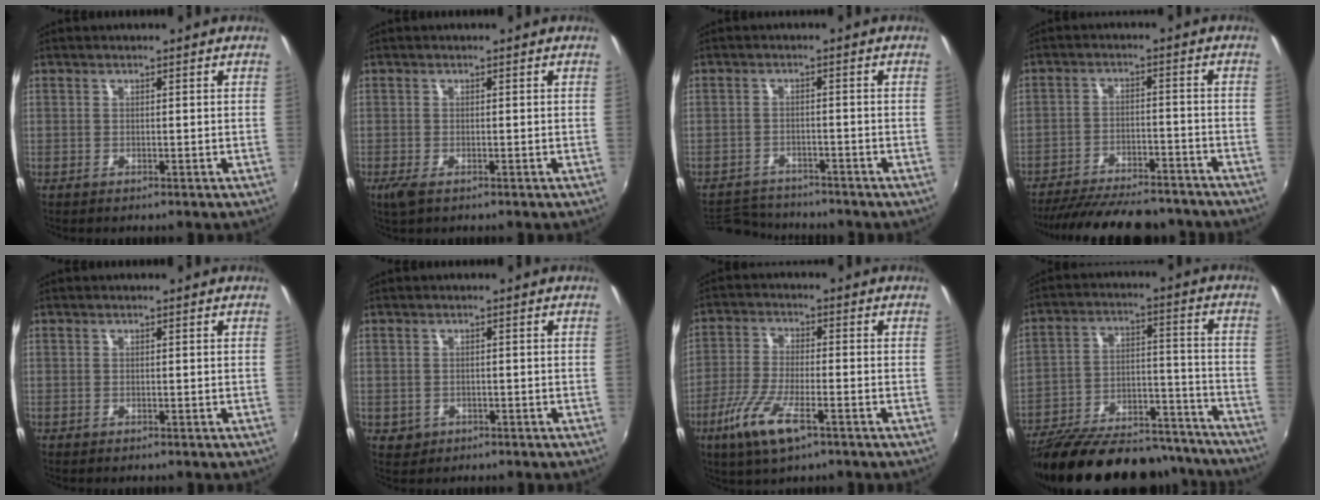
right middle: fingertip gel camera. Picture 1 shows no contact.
{"total": 2.2, "force": [-1.1, 0.7, 1.7], "torque": [-0.034, -0.009, -0.019]}
{"total": 7.6, "force": [-7.2, 1.9, 1.1], "torque": [-0.045, 0.000, -0.121]}
{"total": 21.7, "force": [-18.7, 6.3, 8.9], "torque": [-0.180, -0.007, -0.254]}
{"total": 0.0}
{"total": 2.3, "force": [-0.7, 2.1, 0.8], "torque": [-0.018, -0.004, -0.007]}
{"total": 10.1, "force": [-5.4, 2.7, 8.1], "torque": [-0.181, -0.018, -0.104]}
{"total": 28.9, "force": [-24.0, 10.3, 12.3], "torque": [-0.231, 0.014, -0.325]}